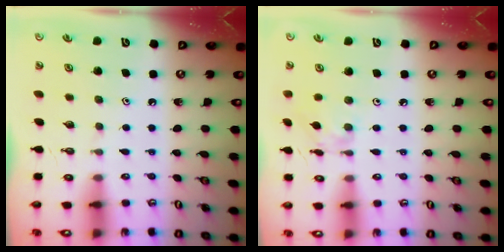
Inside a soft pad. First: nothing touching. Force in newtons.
{"total": 2.2, "press": 2.2, "slide": 0.0}